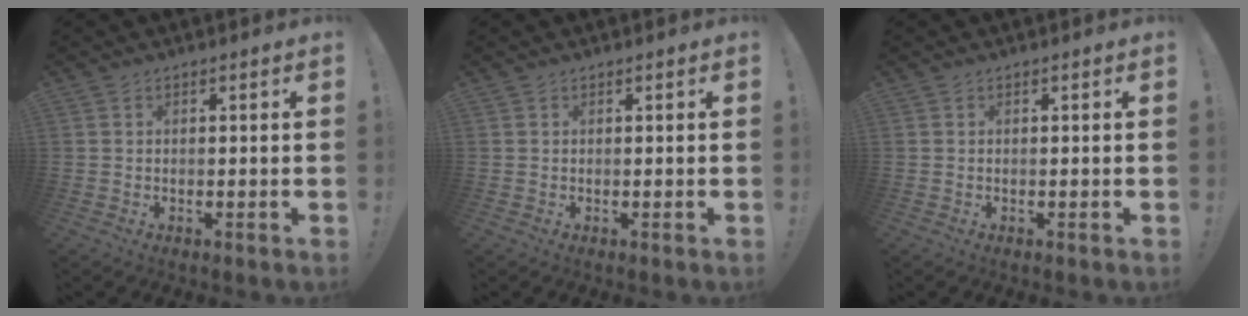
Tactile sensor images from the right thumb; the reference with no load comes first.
{"total": 0.0}
{"total": 0.0}